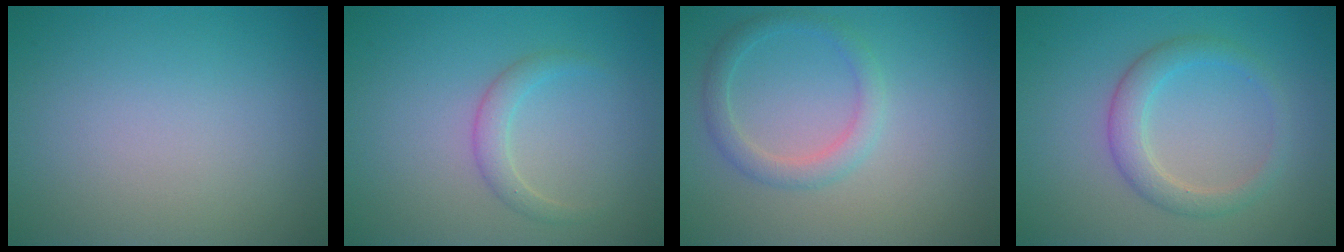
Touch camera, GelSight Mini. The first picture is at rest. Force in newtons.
{"total": 1.7, "press": 1.7, "slide": 0.1}
{"total": 2.2, "press": 2.2, "slide": 0.1}
{"total": 2.8, "press": 2.8, "slide": 0.2}